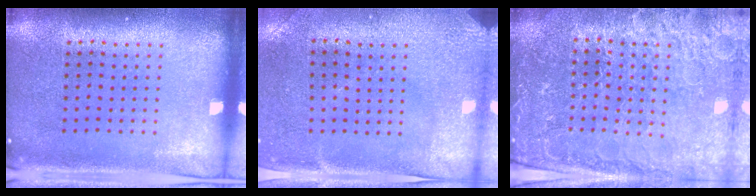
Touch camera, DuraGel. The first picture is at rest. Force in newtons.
{"total": 3.0, "press": 2.4, "slide": 1.8}
{"total": 4.0, "press": 3.9, "slide": 1.1}